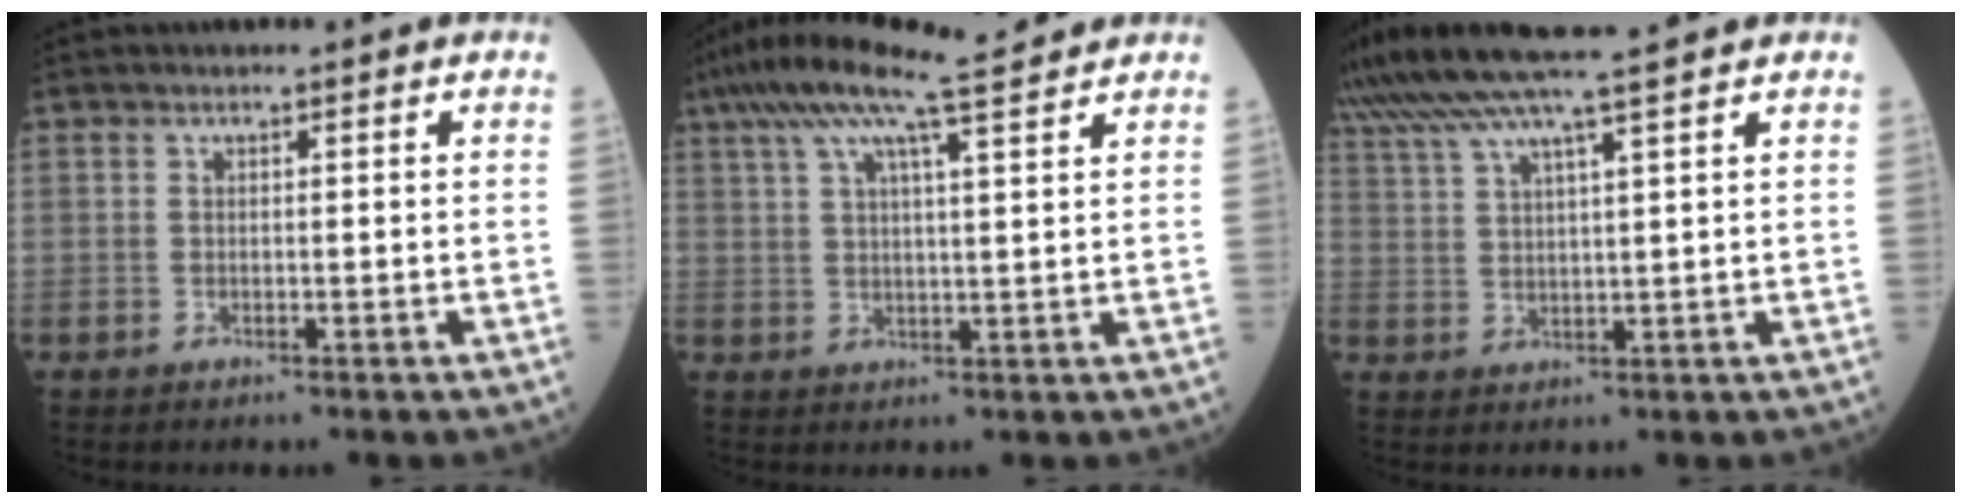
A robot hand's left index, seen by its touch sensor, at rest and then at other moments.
{"total": 11.1, "force": [8.8, -0.2, 6.8], "torque": [-0.124, 0.034, 0.135]}
{"total": 13.1, "force": [11.1, -1.3, 6.9], "torque": [-0.128, 0.024, 0.185]}